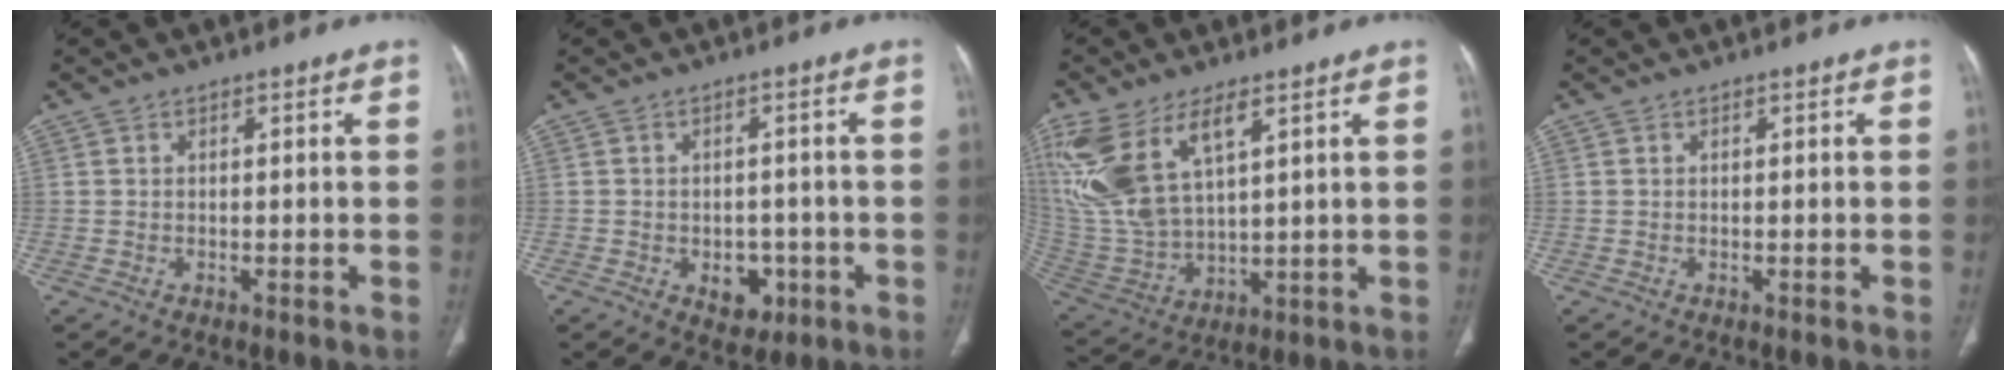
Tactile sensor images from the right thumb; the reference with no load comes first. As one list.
[{"total": 5.0, "force": [-1.8, 3.7, 2.9], "torque": [-0.013, 0.010, -0.016]}, {"total": 16.9, "force": [8.1, 7.7, 12.7], "torque": [-0.277, -0.023, 0.178]}, {"total": 0.0}]